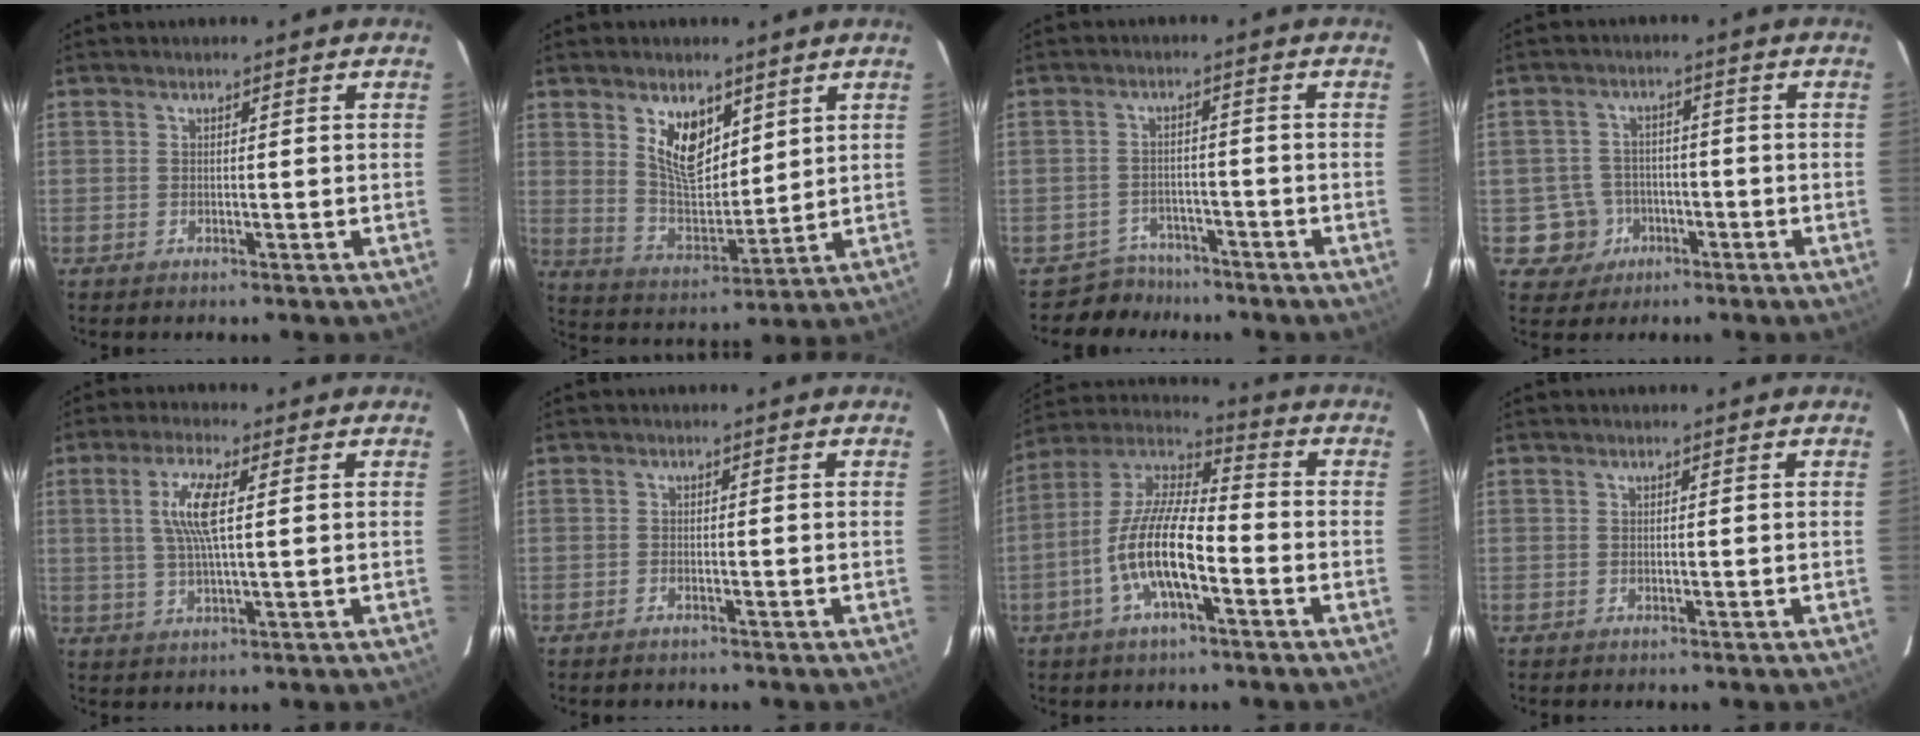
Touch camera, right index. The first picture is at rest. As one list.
[{"total": 10.1, "force": [5.1, 5.2, 6.9], "torque": [-0.121, 0.002, 0.107]}, {"total": 4.8, "force": [-3.8, 2.8, -0.7], "torque": [0.002, 0.018, -0.061]}, {"total": 6.2, "force": [-2.5, 5.6, 0.4], "torque": [-0.024, 0.024, -0.032]}, {"total": 7.3, "force": [1.5, 1.2, 7.1], "torque": [-0.140, 0.004, 0.029]}, {"total": 1.2, "force": [-1.0, 0.5, 0.2], "torque": [-0.009, 0.002, -0.019]}, {"total": 13.6, "force": [-4.9, 4.1, 12.0], "torque": [-0.246, -0.001, -0.097]}, {"total": 0.0}]